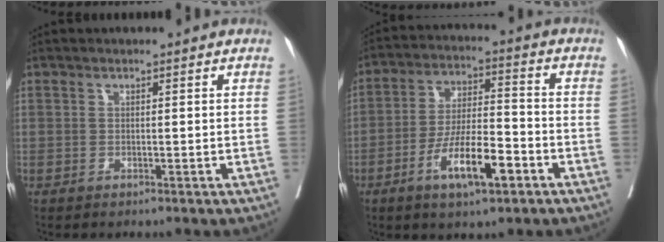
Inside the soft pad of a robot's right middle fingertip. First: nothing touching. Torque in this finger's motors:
{"motor_torque": [1.29, -0.85, 0.30, 0.09]}